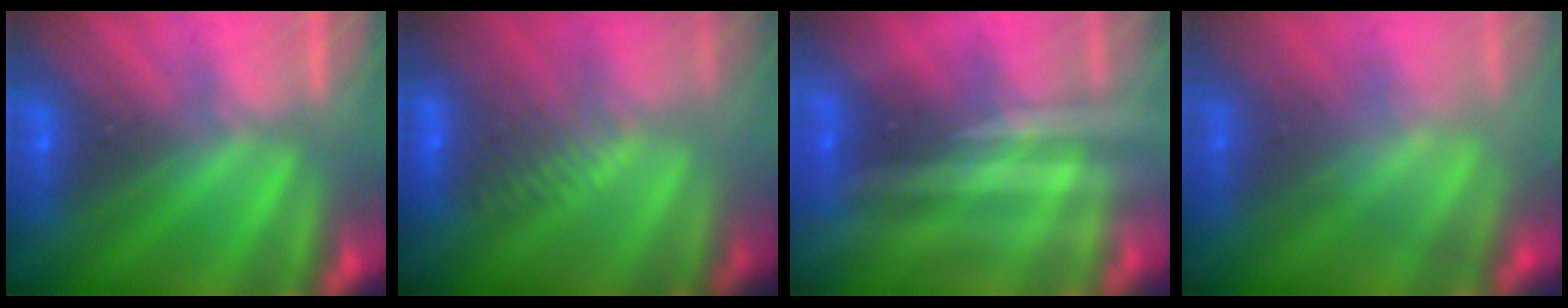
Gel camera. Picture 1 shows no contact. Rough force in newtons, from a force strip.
{"total": 3.4}
{"total": 2.1}
{"total": 3.4}